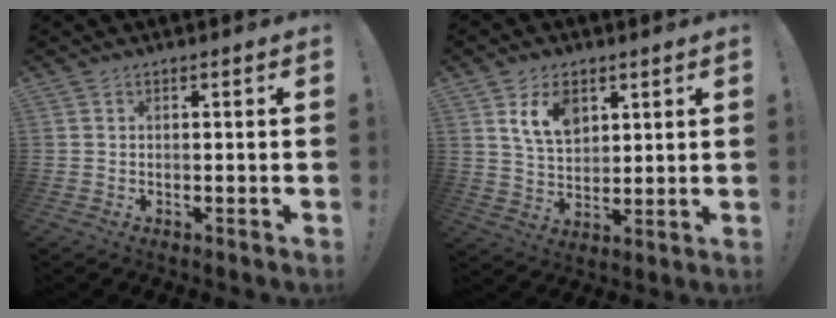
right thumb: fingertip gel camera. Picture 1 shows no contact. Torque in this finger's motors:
{"motor_torque": [0.94, 0.89, 0.86, 0.17, 0.01]}